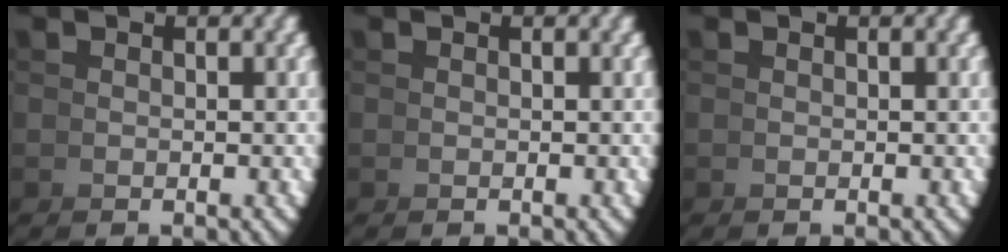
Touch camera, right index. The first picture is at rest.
{"total": 0.0}
{"total": 0.0}